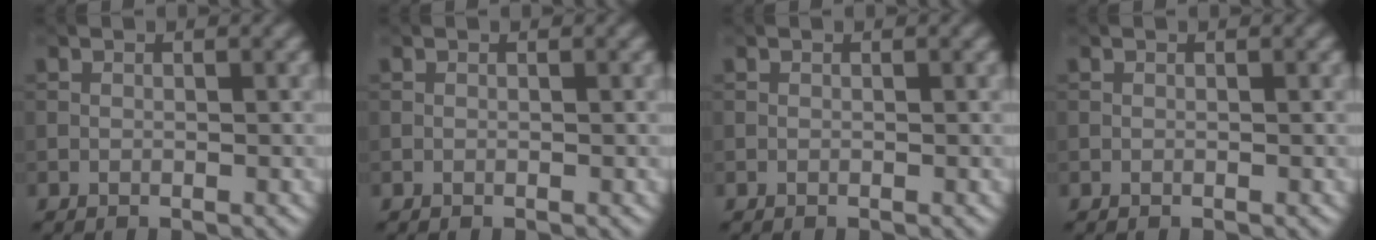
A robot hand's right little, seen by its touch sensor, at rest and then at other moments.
{"total": 0.0}
{"total": 0.0}
{"total": 0.0}